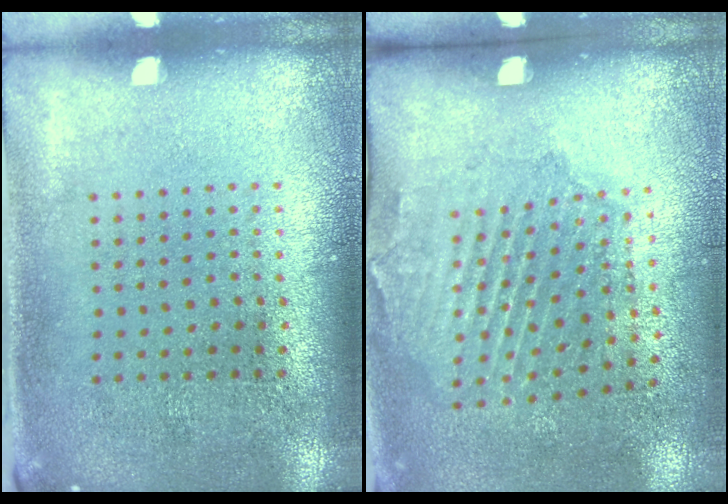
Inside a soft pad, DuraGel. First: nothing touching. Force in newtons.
{"total": 1.8, "press": 1.3, "slide": 1.2}